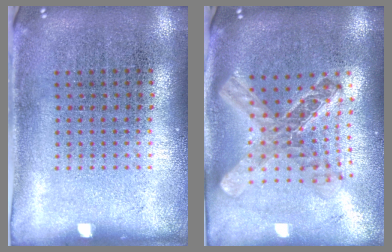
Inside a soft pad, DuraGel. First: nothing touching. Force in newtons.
{"total": 2.3, "press": 1.9, "slide": 1.3}